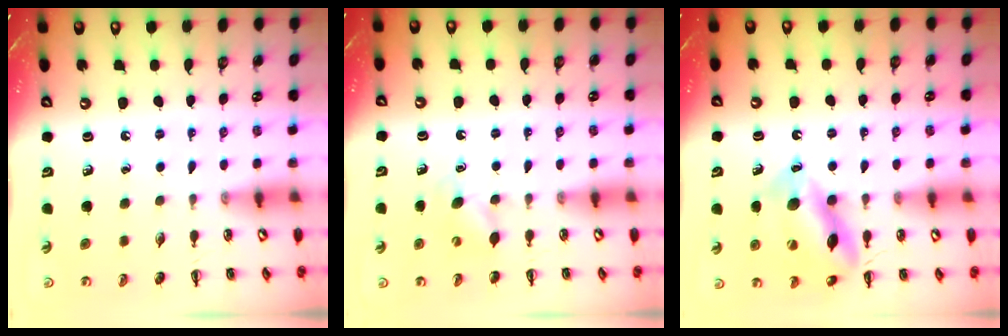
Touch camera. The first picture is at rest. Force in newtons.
{"total": 5.1, "press": 4.8, "slide": 1.5}
{"total": 14.0, "press": 13.9, "slide": 1.4}